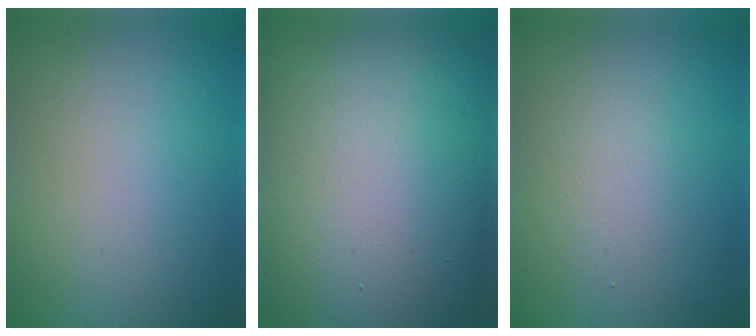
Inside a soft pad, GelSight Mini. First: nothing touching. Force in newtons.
{"total": 19.4, "press": 19.4, "slide": 0.6}
{"total": 1.6, "press": 1.6, "slide": 0.1}